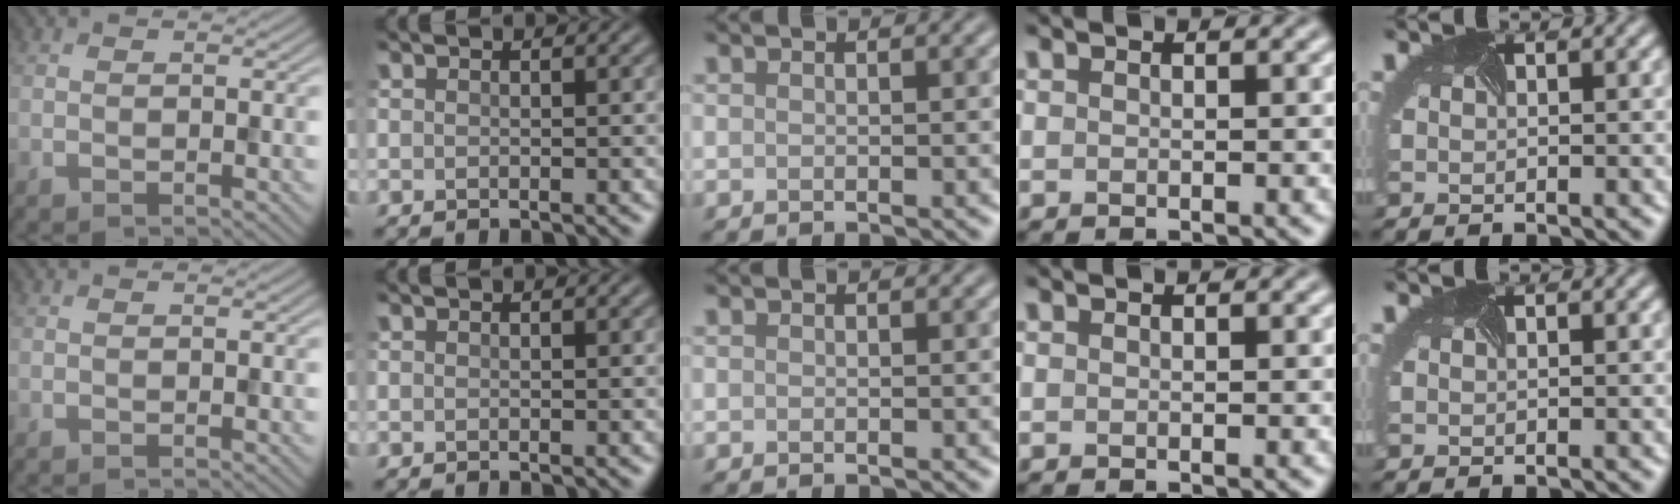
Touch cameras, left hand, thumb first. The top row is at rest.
{}